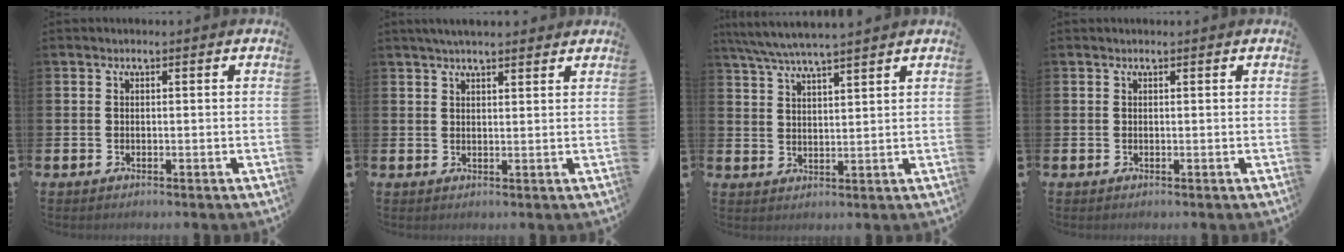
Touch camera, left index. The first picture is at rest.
{"total": 3.4, "force": [3.1, 0.5, 1.3], "torque": [-0.028, -0.005, 0.055]}
{"total": 5.6, "force": [5.3, 0.0, 1.7], "torque": [-0.052, -0.020, 0.095]}
{"total": 0.0}